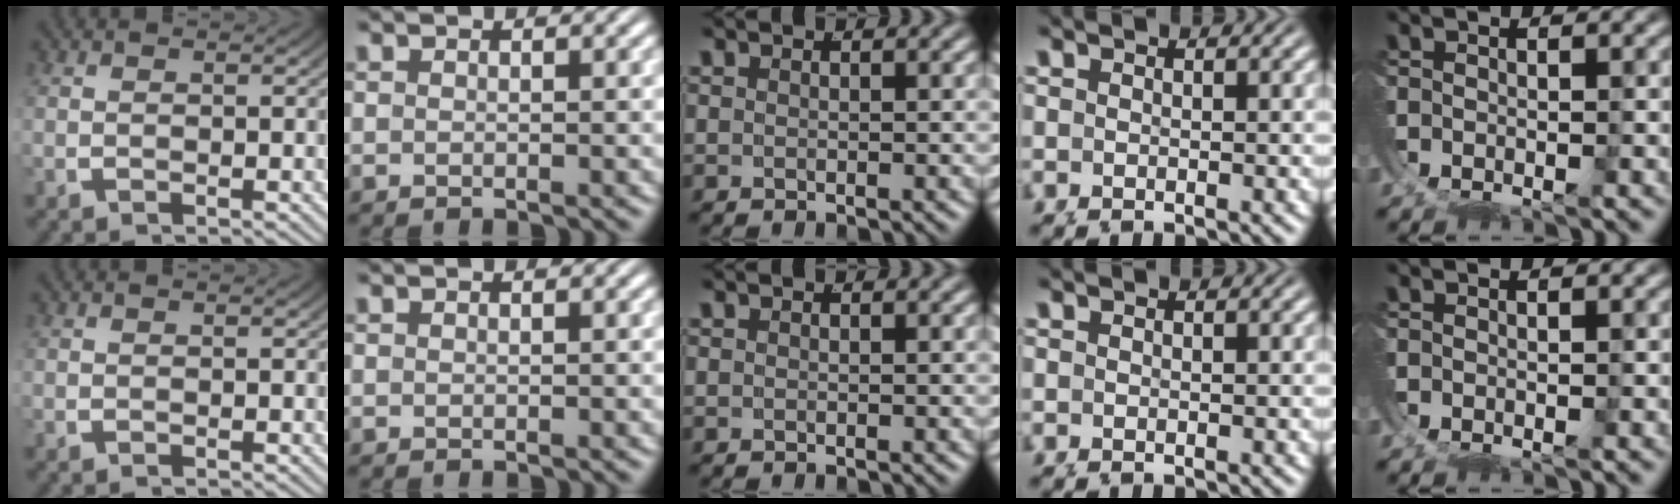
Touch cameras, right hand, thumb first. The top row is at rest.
{}